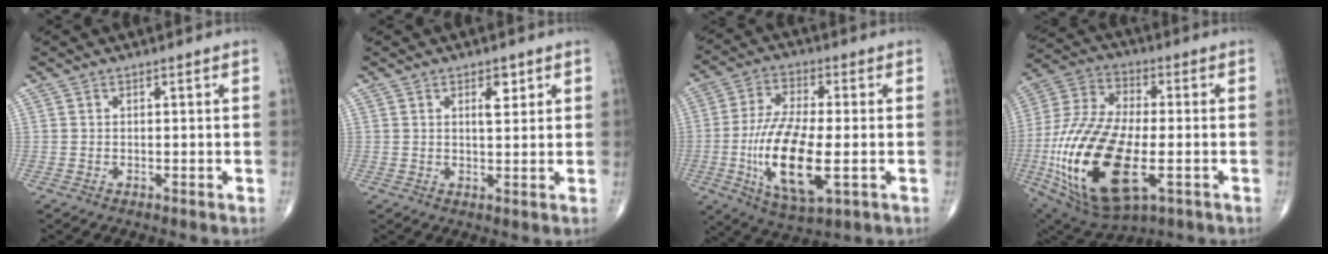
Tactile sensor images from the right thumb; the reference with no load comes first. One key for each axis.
{"total": 3.5, "fx": 1.6, "fy": 1.5, "fz": 2.7, "tx": -0.029, "ty": -0.009, "tz": 0.025}
{"total": 16.3, "fx": -3.2, "fy": 5.9, "fz": 14.9, "tx": -0.292, "ty": -0.005, "tz": -0.053}
{"total": 25.6, "fx": -6.1, "fy": 12.1, "fz": 21.8, "tx": -0.476, "ty": -0.008, "tz": -0.094}